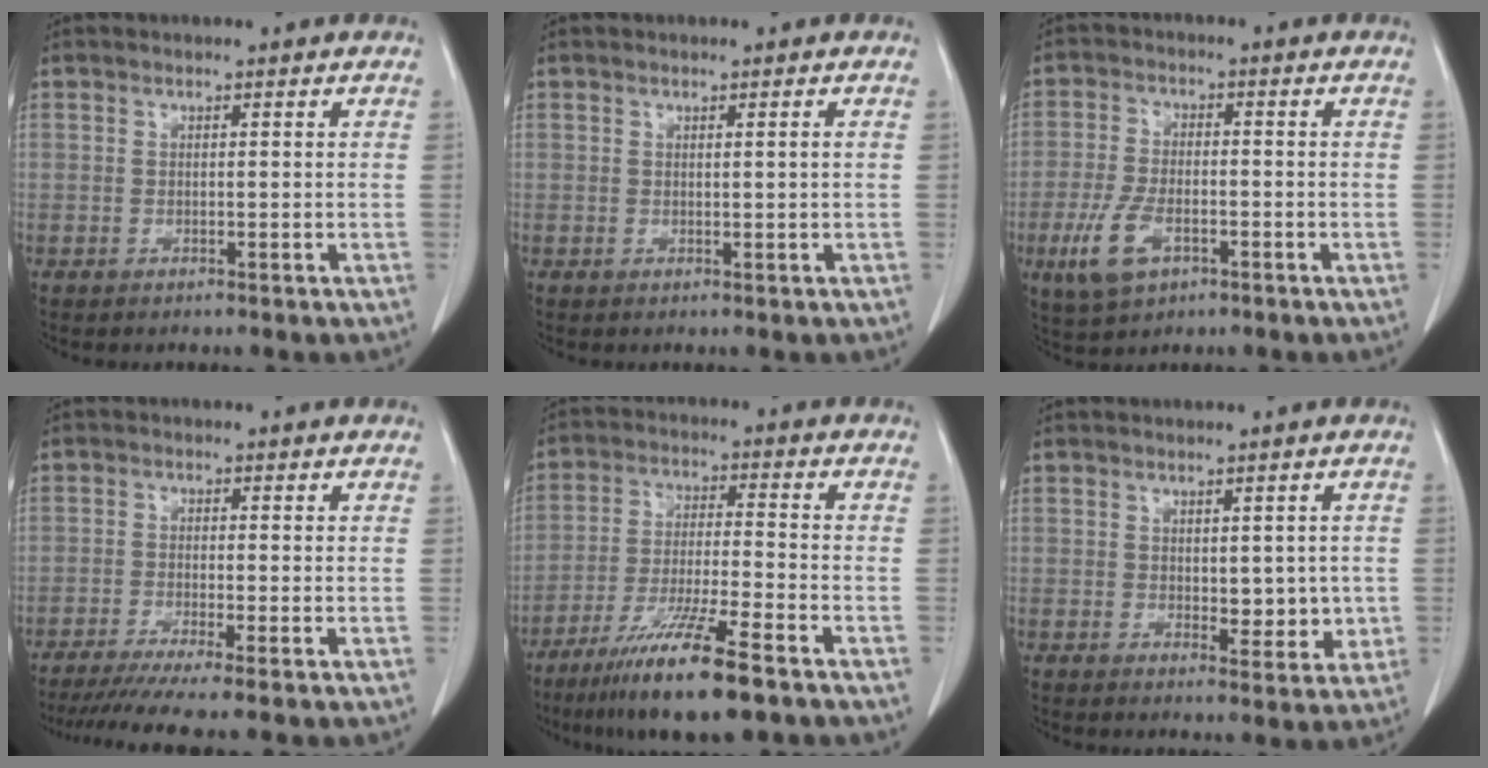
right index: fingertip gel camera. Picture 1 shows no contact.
{"total": 0.5, "force": [0.1, -0.2, 0.5], "torque": [-0.008, -0.002, 0.004]}
{"total": 7.5, "force": [-3.3, 3.7, 5.7], "torque": [-0.128, -0.005, -0.057]}
{"total": 8.6, "force": [-7.1, -0.9, 4.8], "torque": [-0.064, -0.021, -0.111]}
{"total": 12.9, "force": [-8.5, 0.4, 9.7], "torque": [-0.182, -0.037, -0.152]}
{"total": 4.4, "force": [0.0, 2.5, 3.6], "torque": [-0.036, -0.007, 0.010]}